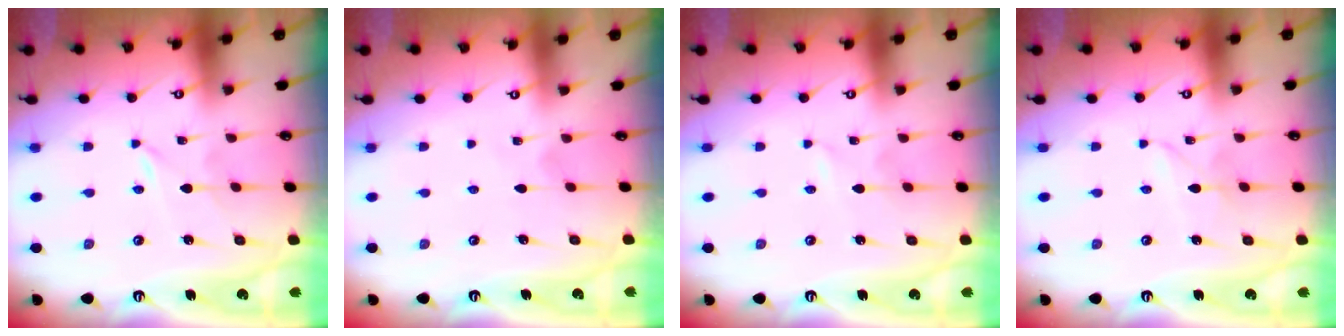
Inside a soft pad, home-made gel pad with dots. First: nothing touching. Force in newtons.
{"total": 2.4, "press": 2.4, "slide": 0.2}
{"total": 0.6, "press": 0.6, "slide": 0.1}
{"total": 2.9, "press": 2.9, "slide": 0.3}